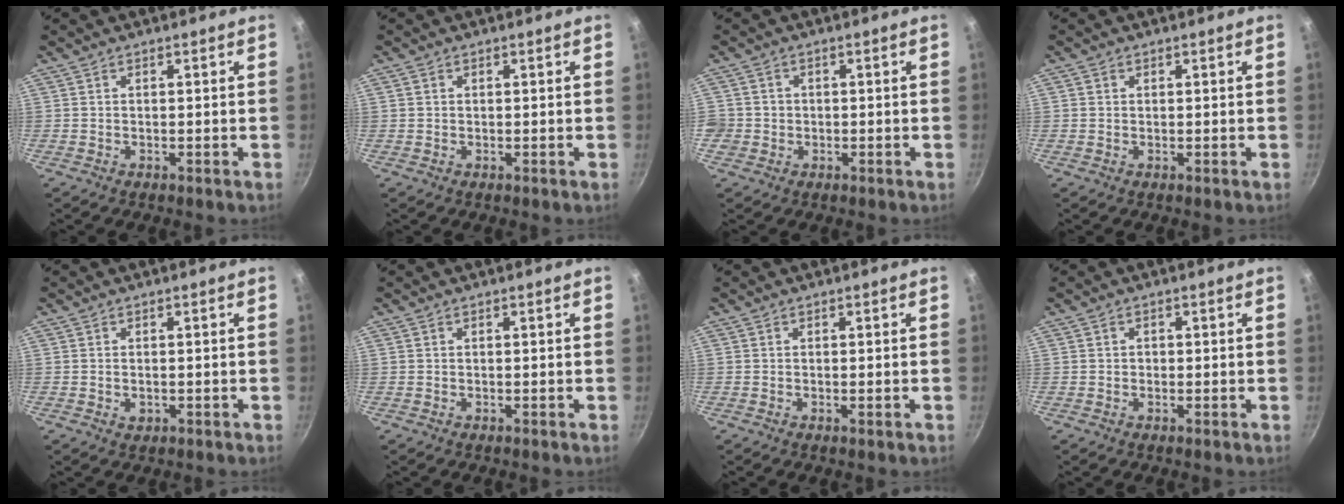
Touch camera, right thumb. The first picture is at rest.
{"total": 0.6, "force": [0.2, 0.6, 0.2], "torque": [-0.002, 0.003, 0.001]}
{"total": 3.2, "force": [-0.6, 3.0, 0.6], "torque": [0.002, 0.012, -0.009]}
{"total": 0.7, "force": [0.2, 0.7, 0.2], "torque": [0.000, 0.002, 0.001]}
{"total": 1.4, "force": [-0.3, 1.0, 1.0], "torque": [-0.015, -0.001, -0.004]}
{"total": 0.0}
{"total": 0.7, "force": [-0.2, 0.0, 0.6], "torque": [-0.012, -0.001, -0.004]}
{"total": 1.0, "force": [0.0, 0.9, 0.3], "torque": [-0.002, 0.003, -0.001]}